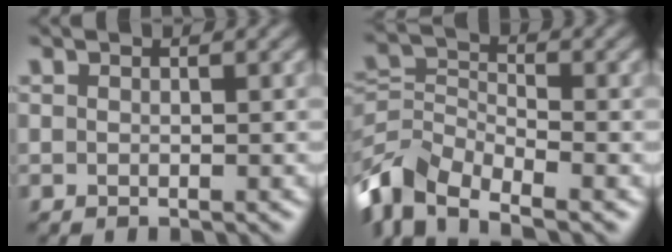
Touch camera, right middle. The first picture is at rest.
{"total": 7.5, "force": [-5.1, 3.7, 4.1], "torque": [-0.080, -0.005, -0.111]}